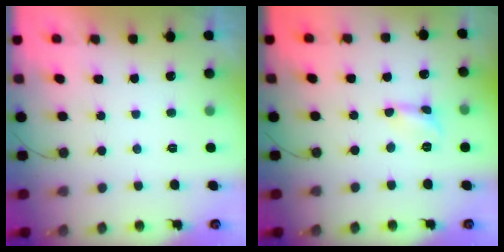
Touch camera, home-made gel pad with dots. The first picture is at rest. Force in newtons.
{"total": 2.8, "press": 2.7, "slide": 0.3}